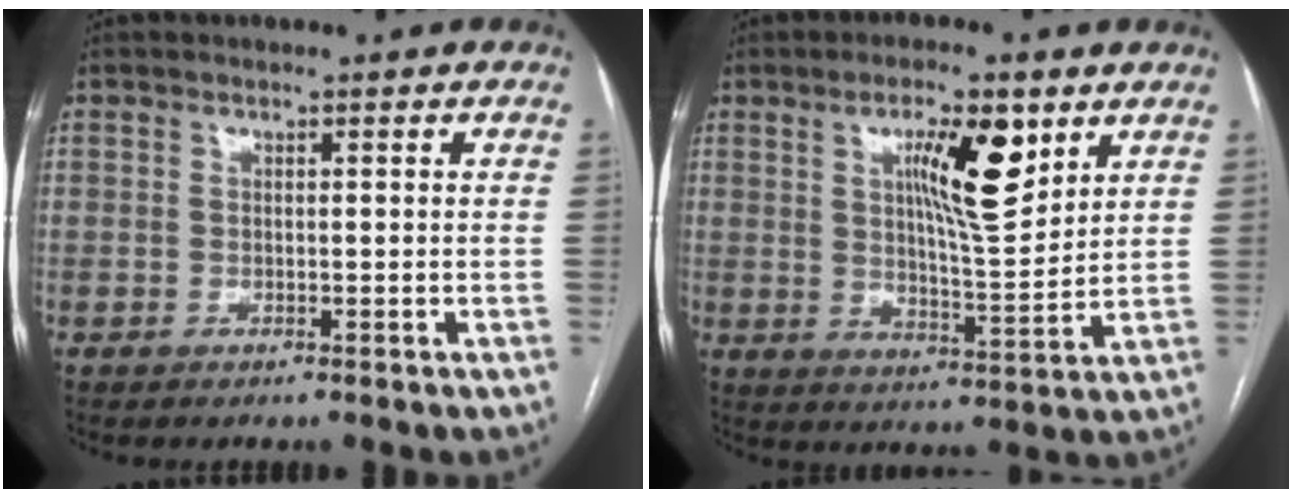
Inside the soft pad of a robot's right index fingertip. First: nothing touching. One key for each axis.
{"total": 10.7, "fx": 4.9, "fy": 2.2, "fz": 9.2, "tx": -0.154, "ty": 0.000, "tz": 0.082}